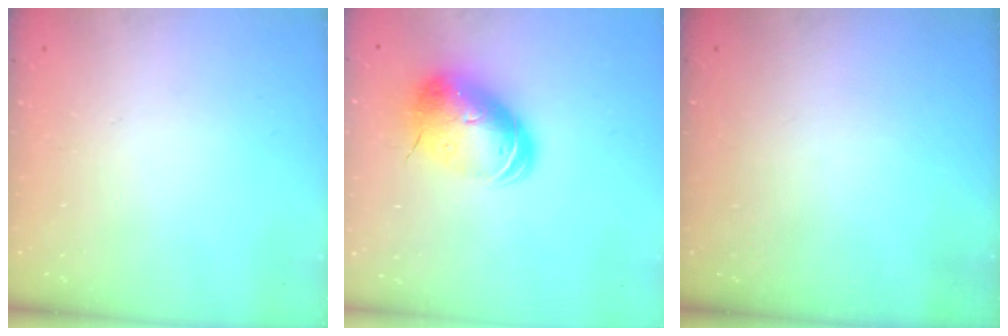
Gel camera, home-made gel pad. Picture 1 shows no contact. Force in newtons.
{"total": 14.6, "press": 14.4, "slide": 2.5}
{"total": 0.0}